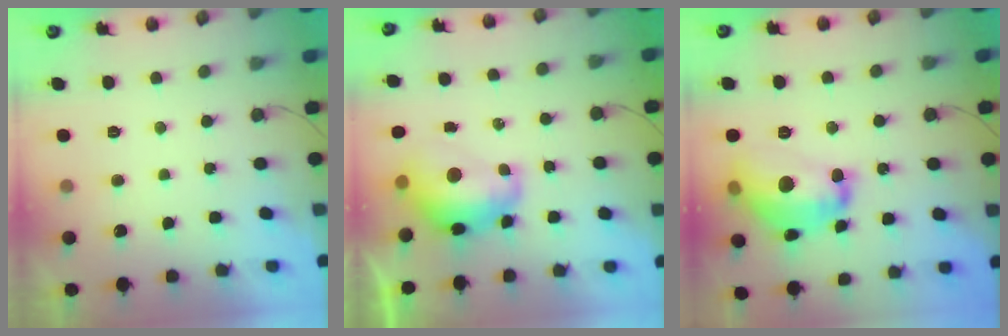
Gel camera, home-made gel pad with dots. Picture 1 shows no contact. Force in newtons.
{"total": 12.4, "press": 12.4, "slide": 1.1}
{"total": 18.4, "press": 18.4, "slide": 1.2}